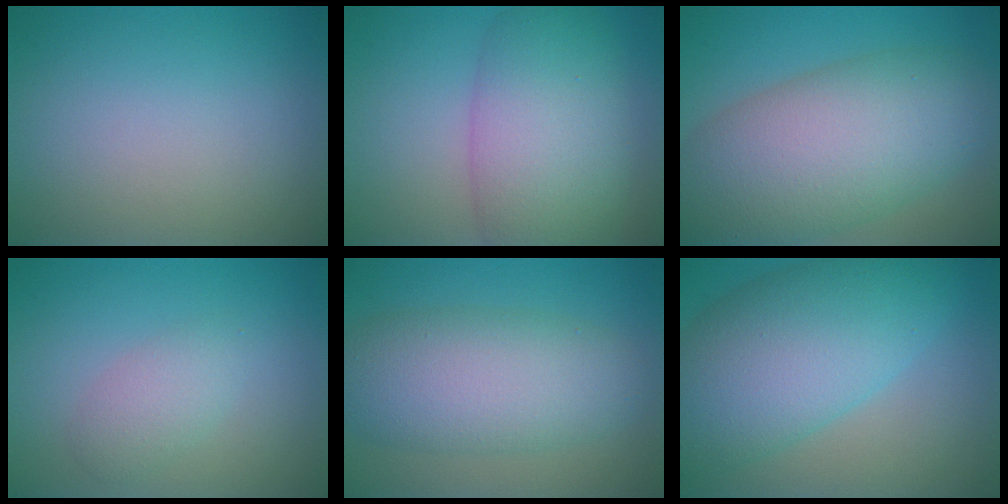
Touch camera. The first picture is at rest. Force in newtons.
{"total": 8.6, "press": 8.6, "slide": 0.3}
{"total": 11.1, "press": 11.0, "slide": 0.8}
{"total": 2.2, "press": 2.2, "slide": 0.0}
{"total": 7.7, "press": 7.7, "slide": 0.2}
{"total": 10.3, "press": 10.3, "slide": 0.2}